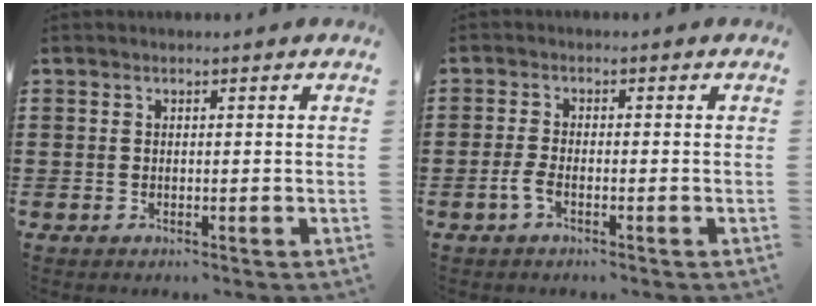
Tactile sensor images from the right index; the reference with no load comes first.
{"total": 2.4, "force": [-1.2, 0.6, 1.9], "torque": [-0.048, -0.005, -0.026]}